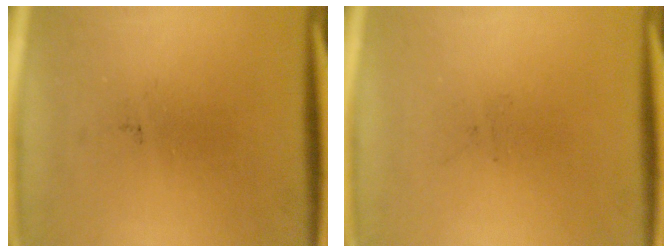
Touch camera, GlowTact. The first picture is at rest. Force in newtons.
{"total": 0.0}